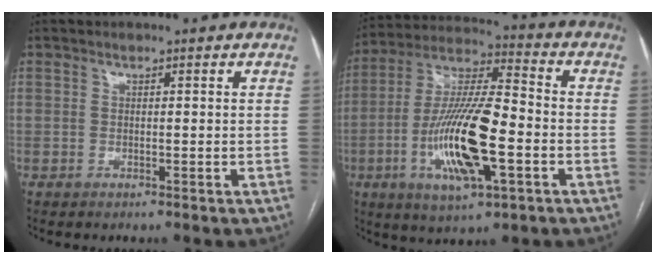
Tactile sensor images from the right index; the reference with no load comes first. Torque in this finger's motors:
{"motor_torque": [1.46, -0.68, 0.58, 0.21]}